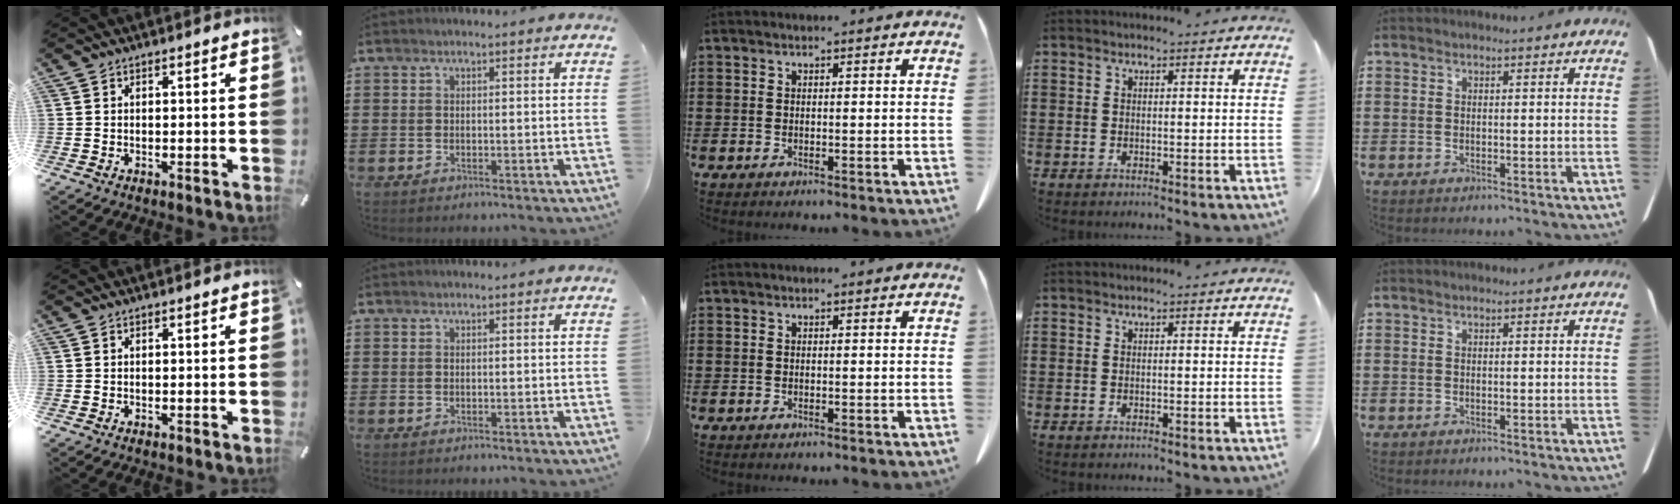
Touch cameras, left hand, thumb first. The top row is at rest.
{}